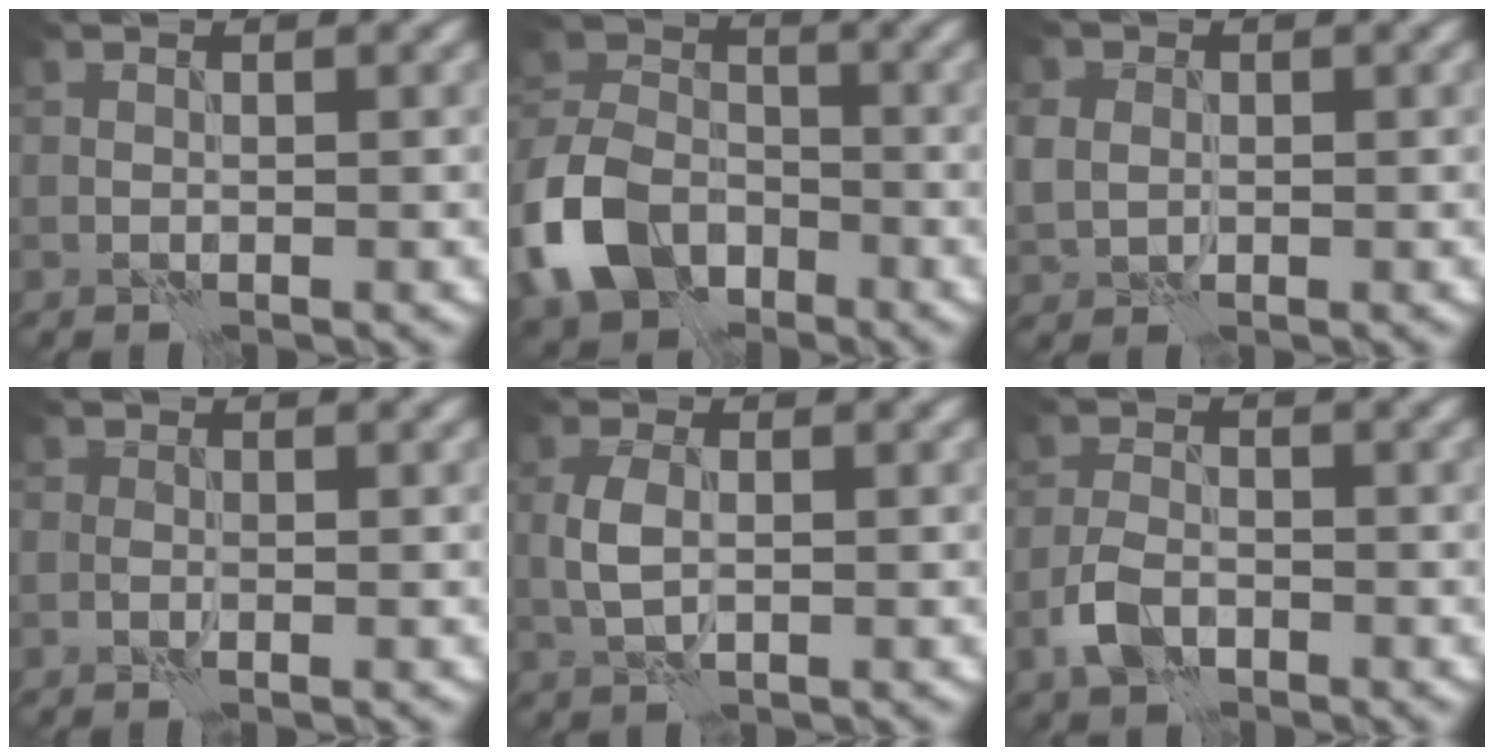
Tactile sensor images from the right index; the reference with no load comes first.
{"total": 8.9, "force": [-4.4, 6.3, 4.6], "torque": [-0.100, -0.003, -0.100]}
{"total": 3.3, "force": [0.4, 2.8, 1.7], "torque": [-0.045, 0.008, 0.005]}
{"total": 1.0, "force": [-0.2, 0.8, 0.7], "torque": [-0.011, 0.001, -0.007]}
{"total": 2.6, "force": [-0.1, 1.5, 2.2], "torque": [-0.052, 0.001, -0.003]}
{"total": 3.2, "force": [-1.7, 1.9, 2.1], "torque": [-0.042, 0.003, -0.040]}